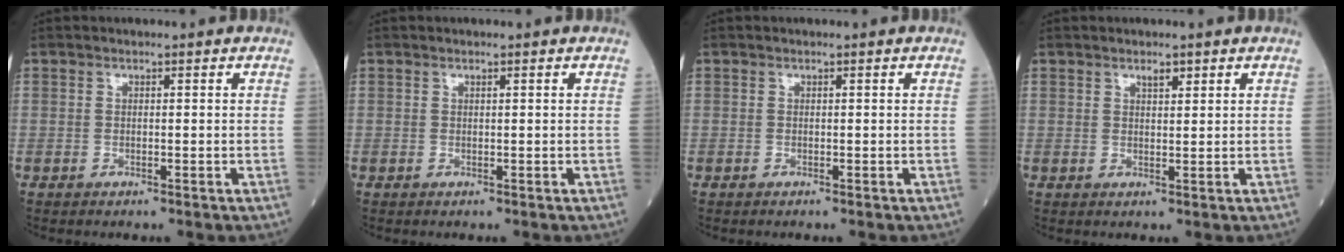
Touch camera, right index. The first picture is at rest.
{"total": 0.0}
{"total": 0.0}
{"total": 1.5, "force": [1.1, 0.4, 1.0], "torque": [-0.015, -0.002, 0.018]}